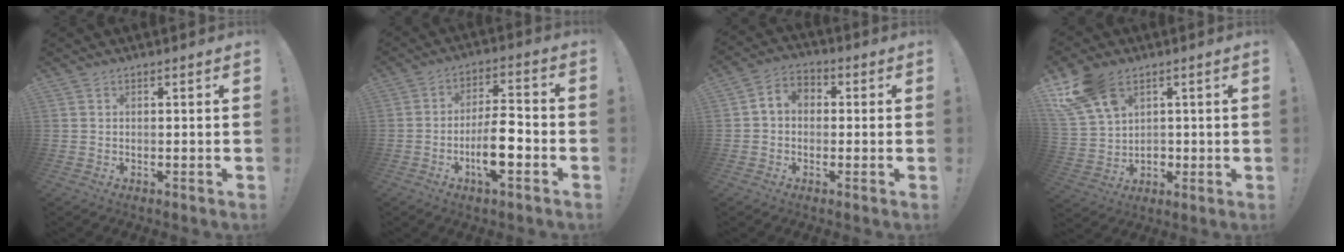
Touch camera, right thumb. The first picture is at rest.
{"total": 11.3, "force": [-4.0, 3.7, 9.9], "torque": [-0.178, 0.015, -0.073]}
{"total": 5.0, "force": [-0.4, 4.0, 2.9], "torque": [-0.052, 0.014, -0.004]}
{"total": 15.2, "force": [6.9, 10.9, 8.1], "torque": [-0.180, -0.026, 0.135]}